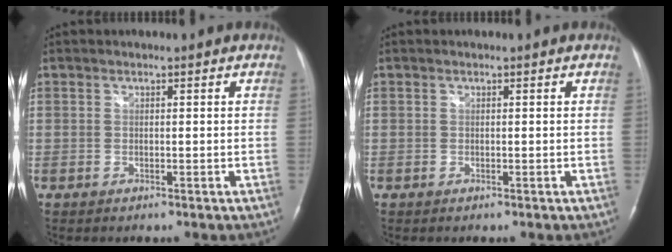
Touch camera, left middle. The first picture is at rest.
{"total": 0.0}